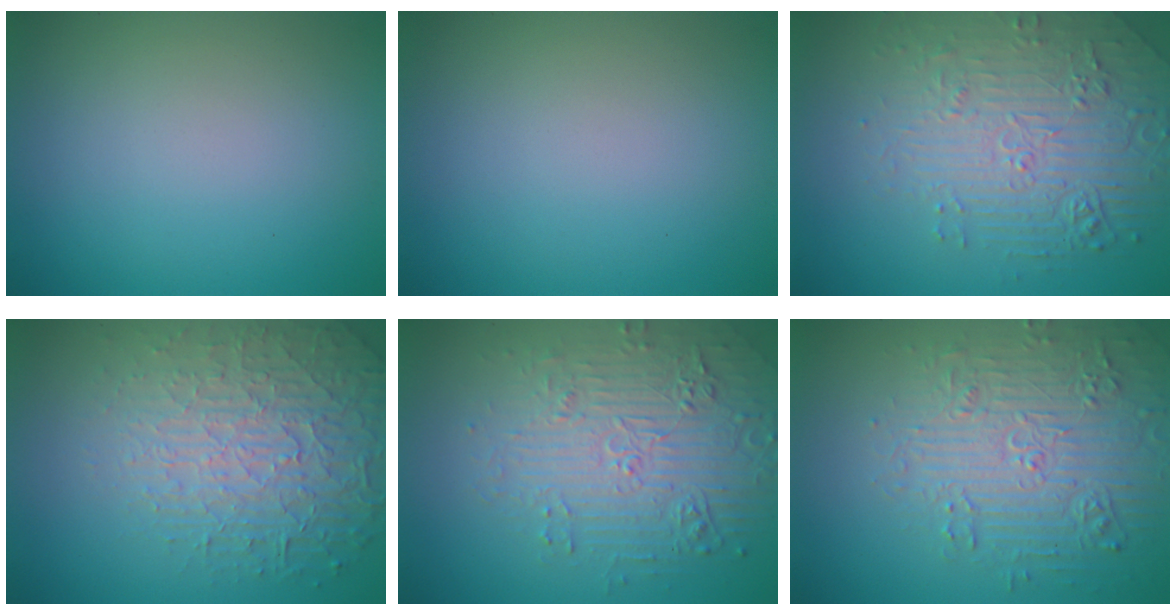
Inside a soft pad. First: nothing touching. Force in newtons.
{"total": 0.0}
{"total": 4.5, "press": 4.2, "slide": 1.7}
{"total": 6.8, "press": 5.2, "slide": 4.4}
{"total": 6.0, "press": 4.8, "slide": 3.6}
{"total": 5.2, "press": 5.1, "slide": 1.3}